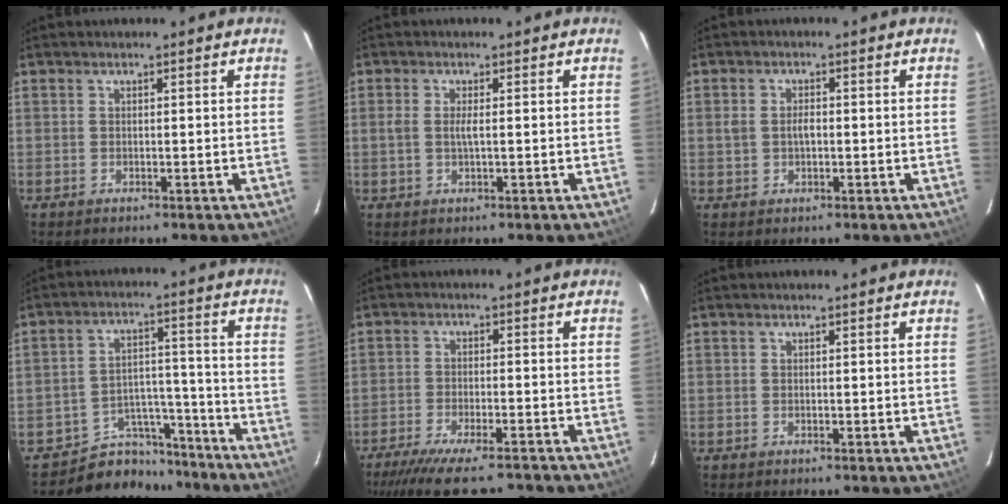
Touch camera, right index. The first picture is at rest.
{"total": 1.9, "force": [0.0, 0.2, 1.9], "torque": [-0.038, -0.001, -0.002]}
{"total": 2.5, "force": [-0.1, 1.6, 1.9], "torque": [-0.037, 0.006, -0.001]}
{"total": 10.4, "force": [-9.1, 5.1, -0.1], "torque": [-0.004, 0.056, -0.136]}
{"total": 12.3, "force": [-10.7, 2.0, 5.6], "torque": [-0.125, -0.024, -0.170]}
{"total": 0.0}